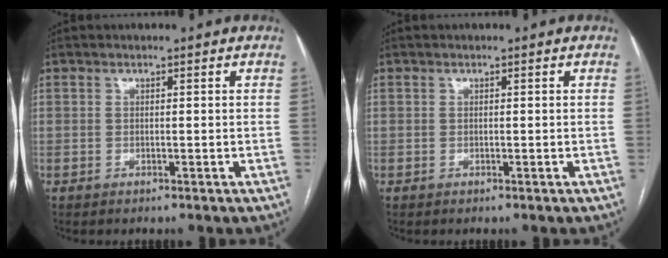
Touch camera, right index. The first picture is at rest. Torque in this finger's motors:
{"motor_torque": [0.00, 0.00, 0.00, 0.00]}